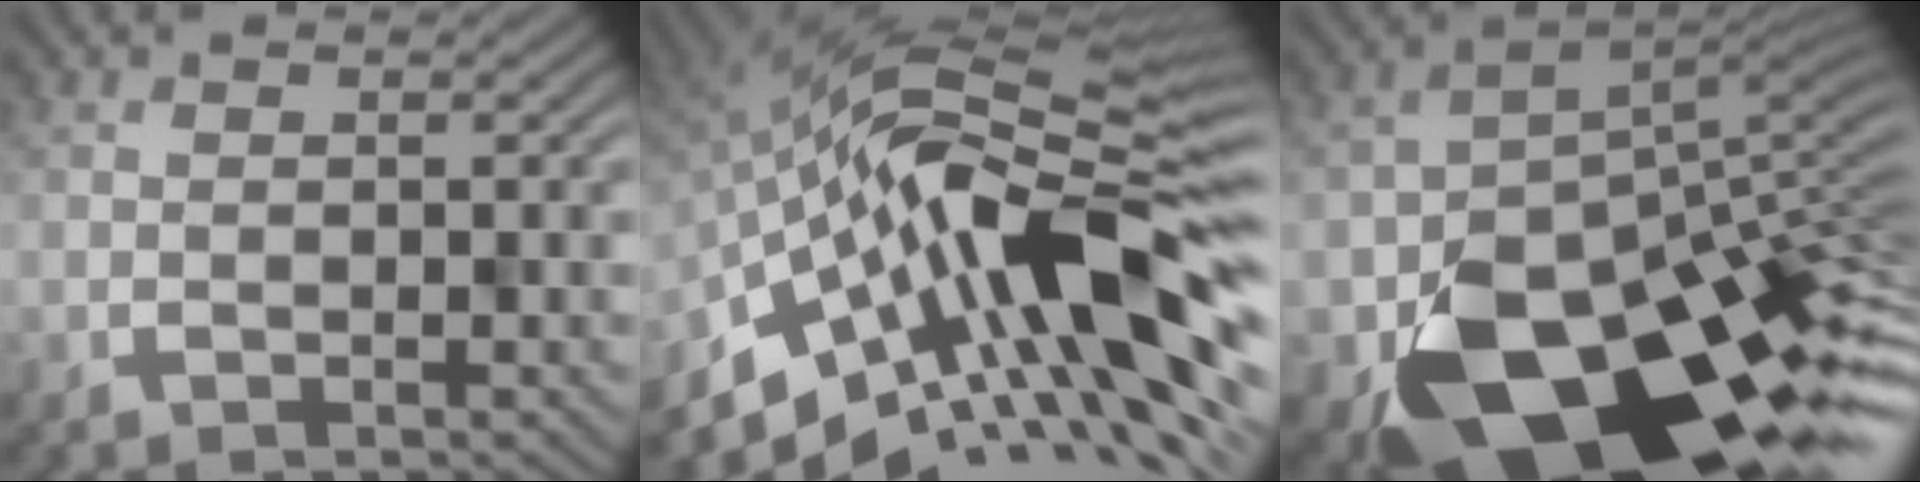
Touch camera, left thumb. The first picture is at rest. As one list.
[{"total": 15.0, "force": [-3.9, 5.7, 13.3], "torque": [-0.242, 0.006, -0.085]}, {"total": 15.9, "force": [-8.0, 9.7, 9.6], "torque": [-0.163, -0.054, -0.113]}]